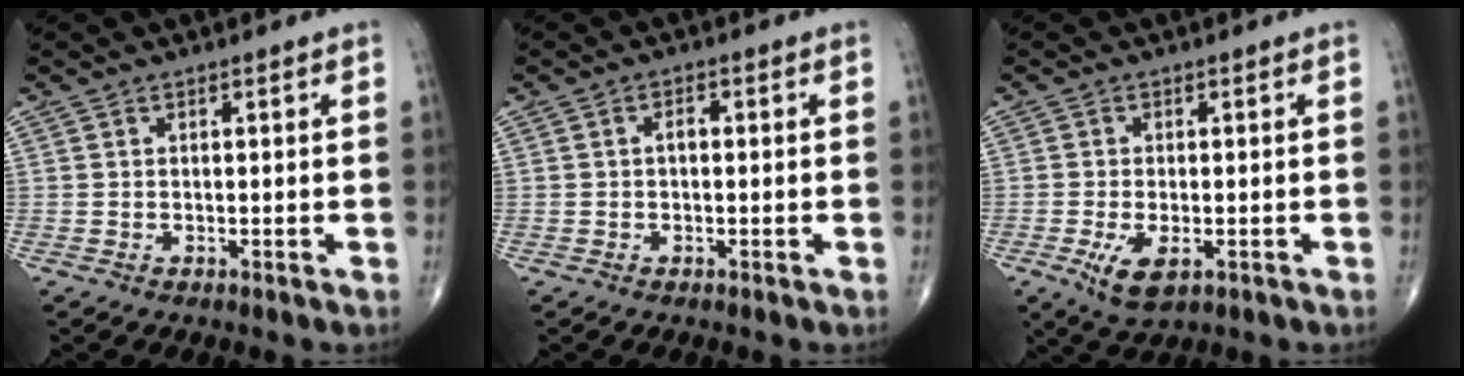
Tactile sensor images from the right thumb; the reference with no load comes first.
{"total": 1.5, "force": [-0.1, 0.9, 1.2], "torque": [-0.012, 0.006, -0.006]}
{"total": 5.7, "force": [-2.0, 2.6, 4.6], "torque": [-0.086, -0.008, -0.029]}